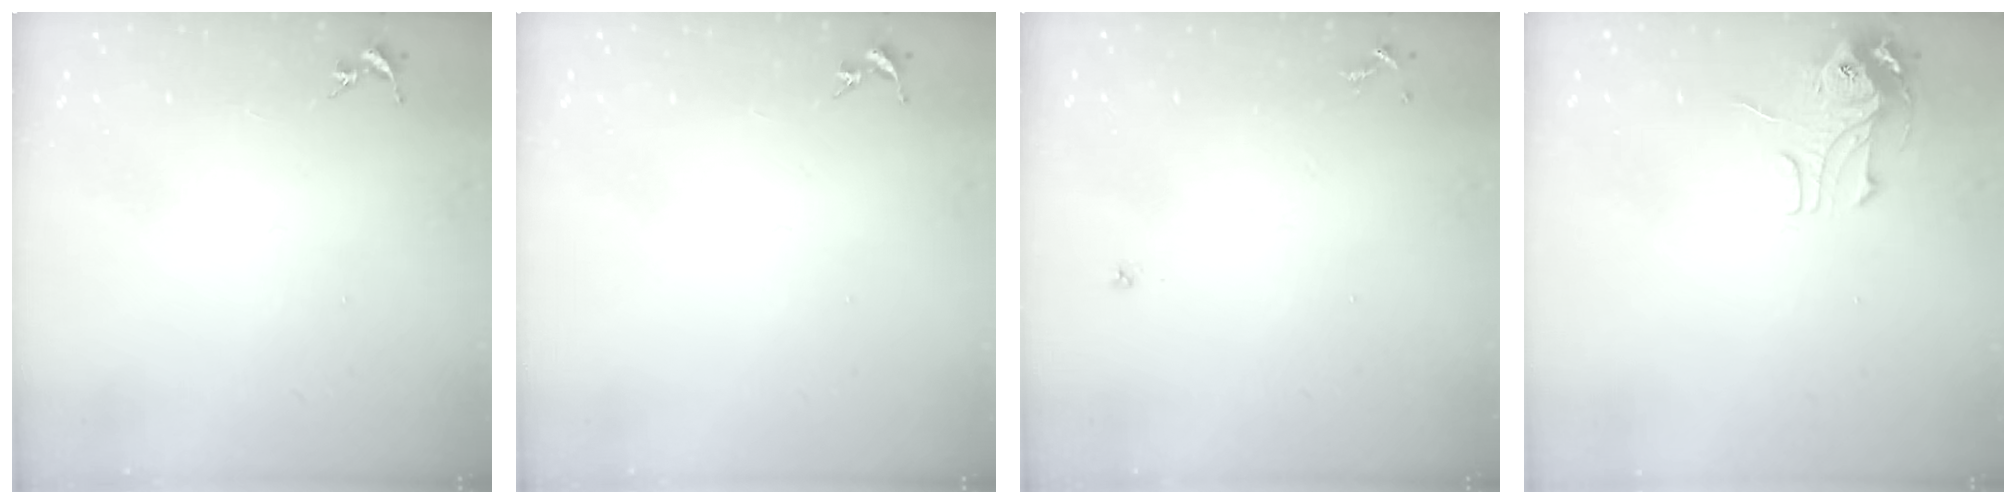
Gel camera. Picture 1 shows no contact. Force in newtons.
{"total": 0.0}
{"total": 4.3, "press": 4.3, "slide": 0.4}
{"total": 8.0, "press": 8.0, "slide": 0.4}